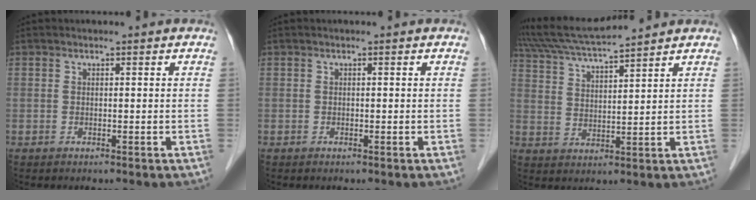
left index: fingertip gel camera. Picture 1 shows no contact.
{"total": 0.0}
{"total": 10.7, "force": [10.0, -0.9, 3.8], "torque": [-0.080, 0.025, 0.182]}